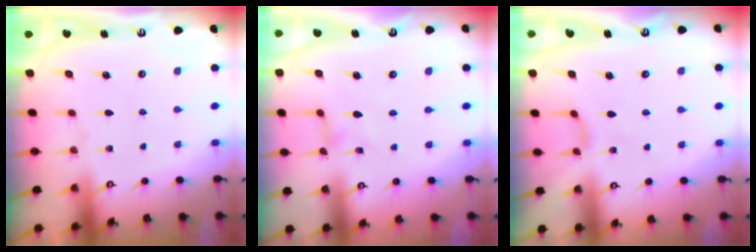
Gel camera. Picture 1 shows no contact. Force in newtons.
{"total": 0.6, "press": 0.6, "slide": 0.2}
{"total": 1.8, "press": 1.7, "slide": 0.5}